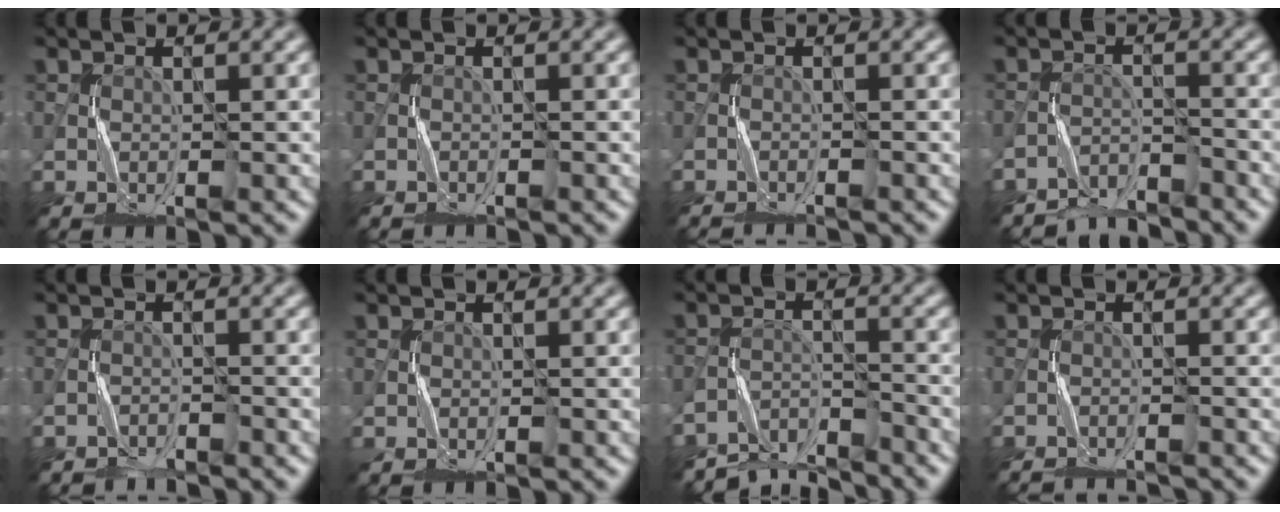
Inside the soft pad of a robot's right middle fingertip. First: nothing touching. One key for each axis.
{"total": 0.7, "fx": -0.6, "fy": 0.0, "fz": -0.2, "tx": 0.001, "ty": -0.001, "tz": -0.014}
{"total": 2.5, "fx": -2.5, "fy": 0.0, "fz": 0.2, "tx": -0.010, "ty": 0.000, "tz": -0.040}
{"total": 3.8, "fx": -3.7, "fy": 0.5, "fz": 0.0, "tx": 0.003, "ty": -0.002, "tz": -0.073}
{"total": 1.8, "fx": -1.7, "fy": -0.1, "fz": -0.4, "tx": 0.009, "ty": 0.001, "tz": -0.034}
{"total": 0.0}
{"total": 6.4, "fx": -6.2, "fy": 1.2, "fz": 1.2, "tx": -0.015, "ty": -0.009, "tz": -0.115}
{"total": 4.6, "fx": -4.6, "fy": 0.4, "fz": 0.4, "tx": -0.009, "ty": -0.005, "tz": -0.069}